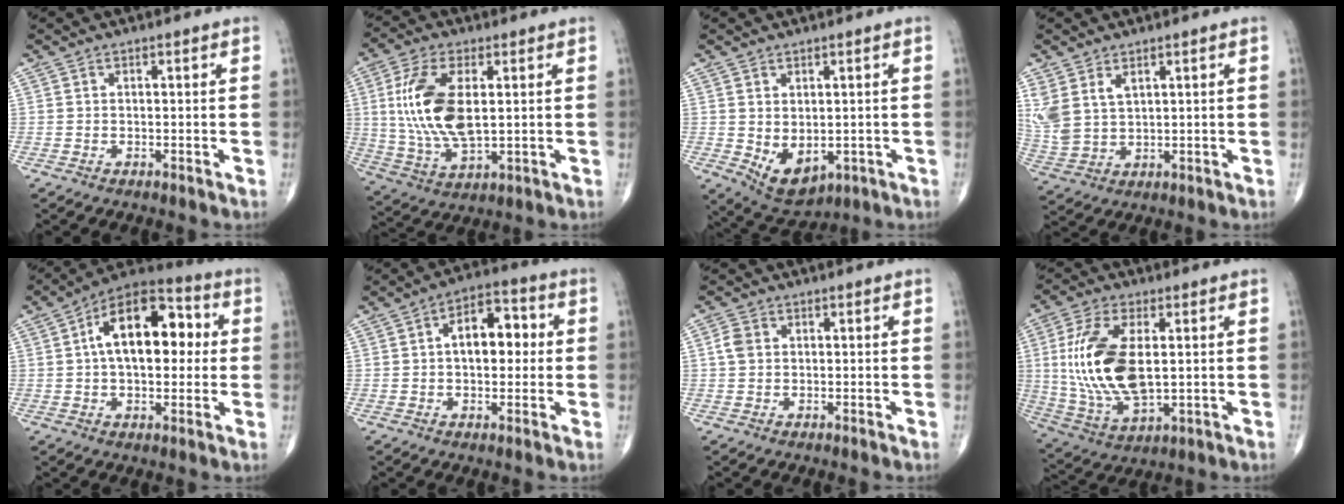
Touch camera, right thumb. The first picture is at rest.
{"total": 14.9, "force": [2.2, 7.1, 12.9], "torque": [-0.269, -0.009, 0.050]}
{"total": 7.6, "force": [-1.1, 4.8, 5.8], "torque": [-0.077, -0.007, 0.006]}
{"total": 7.4, "force": [3.2, 4.4, 5.0], "torque": [-0.111, -0.007, 0.080]}
{"total": 17.3, "force": [2.8, 9.5, 14.2], "torque": [-0.192, 0.030, 0.034]}
{"total": 10.1, "force": [1.2, 5.9, 8.1], "torque": [-0.094, 0.022, 0.011]}
{"total": 2.8, "force": [0.4, 2.3, 1.6], "torque": [-0.031, 0.006, 0.006]}
{"total": 17.4, "force": [1.7, 8.6, 15.1], "torque": [-0.313, -0.012, 0.041]}